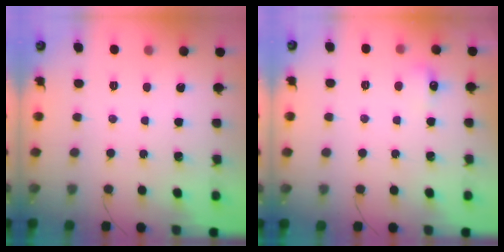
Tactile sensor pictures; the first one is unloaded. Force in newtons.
{"total": 4.8, "press": 4.6, "slide": 1.3}